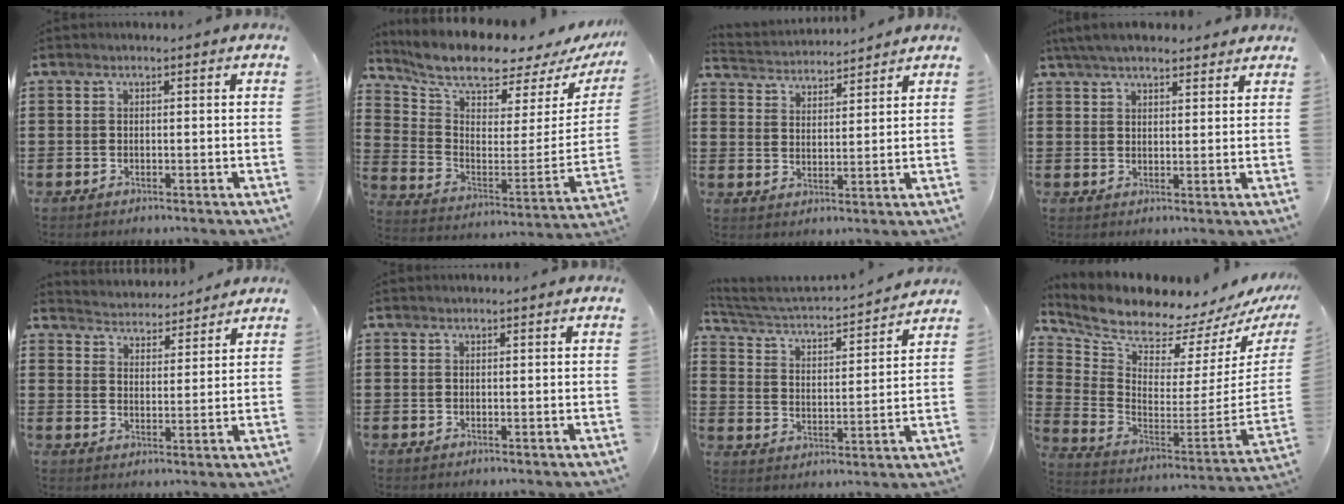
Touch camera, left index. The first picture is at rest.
{"total": 7.6, "force": [7.0, 1.0, 2.9], "torque": [-0.087, -0.069, 0.116]}
{"total": 3.4, "force": [3.4, 0.3, -0.4], "torque": [-0.010, -0.019, 0.059]}
{"total": 5.1, "force": [4.6, 1.2, 2.0], "torque": [-0.051, -0.002, 0.086]}
{"total": 3.8, "force": [3.7, 0.2, -0.6], "torque": [-0.007, -0.025, 0.064]}
{"total": 0.0}
{"total": 3.0, "force": [2.8, 0.4, 1.1], "torque": [-0.042, -0.029, 0.035]}
{"total": 7.0, "force": [6.8, 0.8, 1.7], "torque": [-0.079, -0.080, 0.111]}